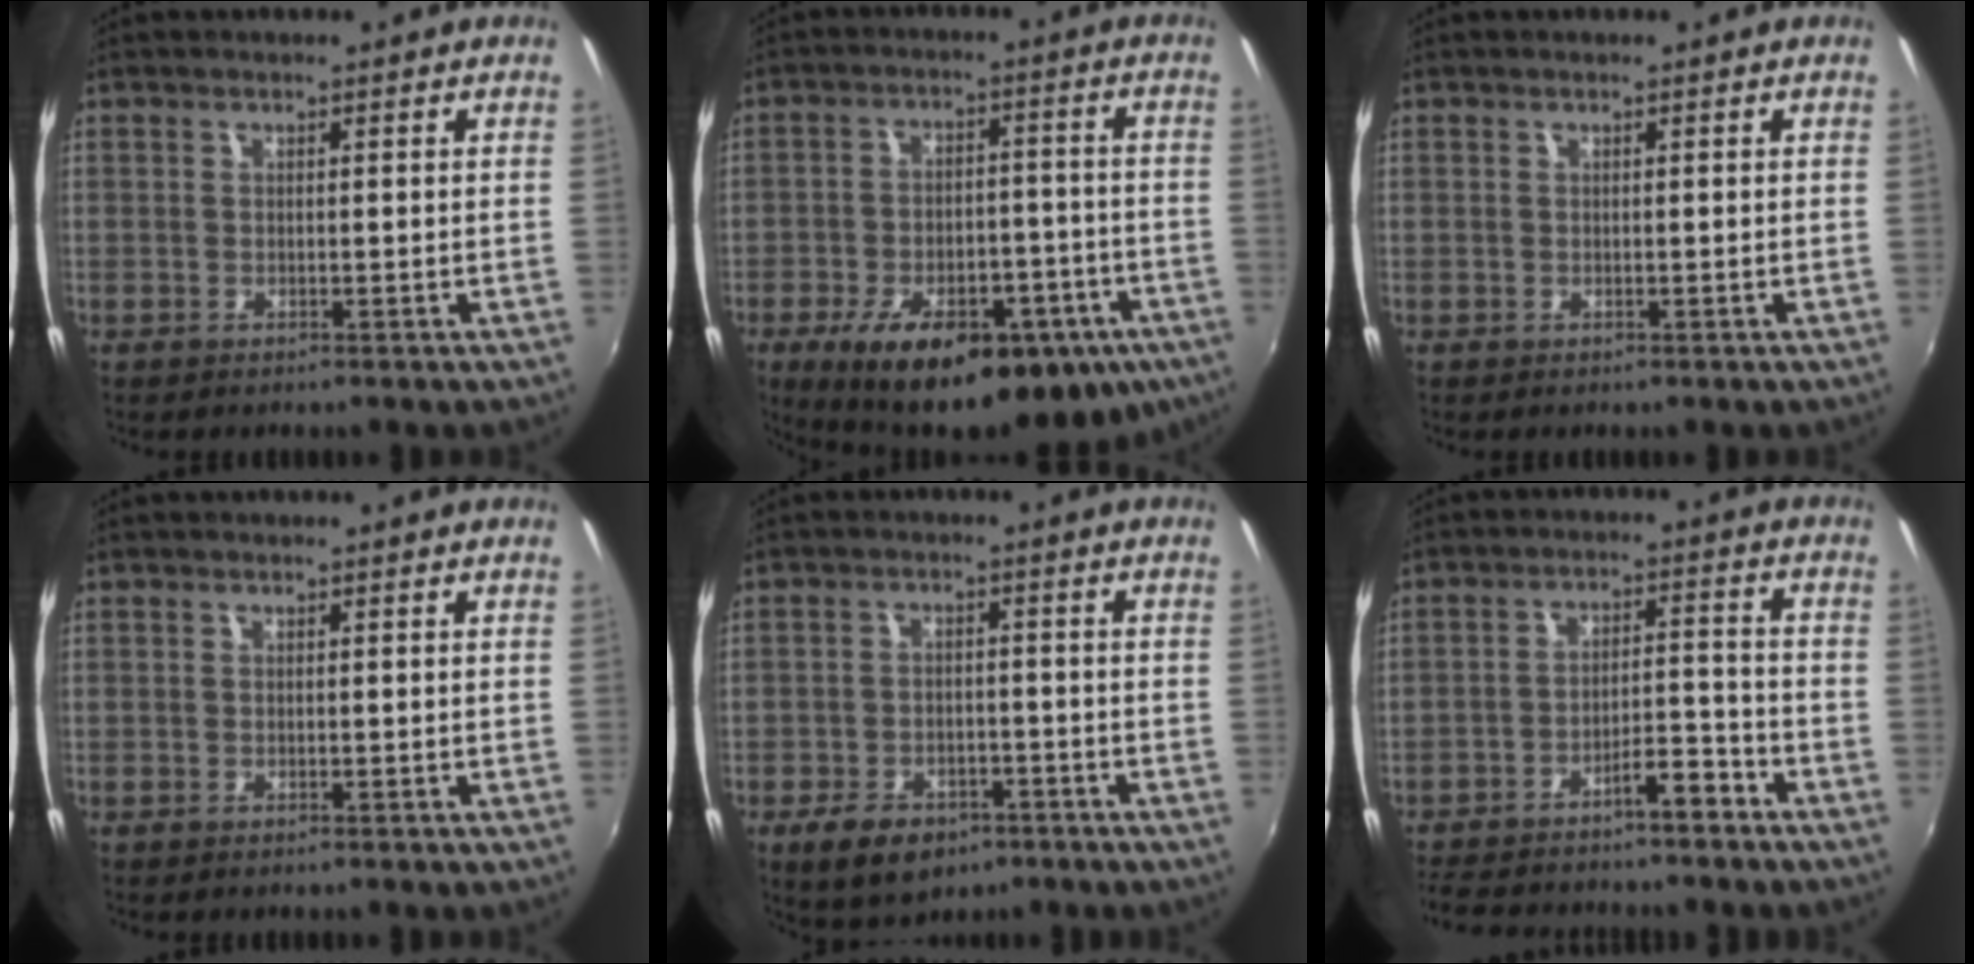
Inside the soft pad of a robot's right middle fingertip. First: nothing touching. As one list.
[{"total": 24.1, "force": [-13.8, 10.6, 16.7], "torque": [-0.279, -0.028, -0.178]}, {"total": 0.0}, {"total": 0.0}, {"total": 8.9, "force": [-5.5, 5.1, 4.7], "torque": [-0.111, -0.008, -0.080]}, {"total": 9.5, "force": [-8.1, 1.9, 4.5], "torque": [-0.086, 0.027, -0.130]}]